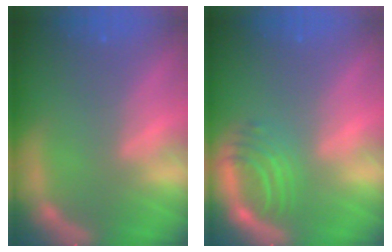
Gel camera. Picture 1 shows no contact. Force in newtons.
{"total": 4.0}